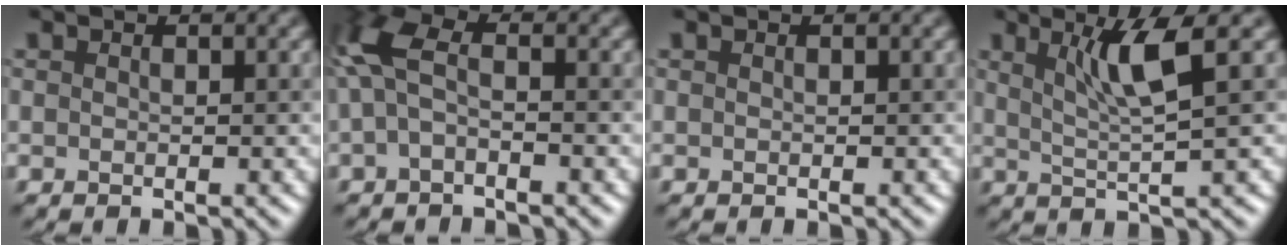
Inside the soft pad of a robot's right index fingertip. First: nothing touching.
{"total": 3.6, "force": [-0.1, 1.7, 3.2], "torque": [-0.086, 0.012, -0.008]}
{"total": 0.0}
{"total": 4.0, "force": [1.9, 0.3, 3.5], "torque": [-0.070, -0.003, 0.041]}